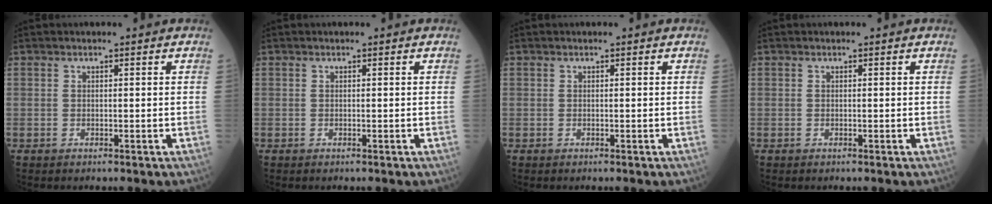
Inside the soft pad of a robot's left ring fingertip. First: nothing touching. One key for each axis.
{"total": 0.0}
{"total": 0.0}
{"total": 0.0}